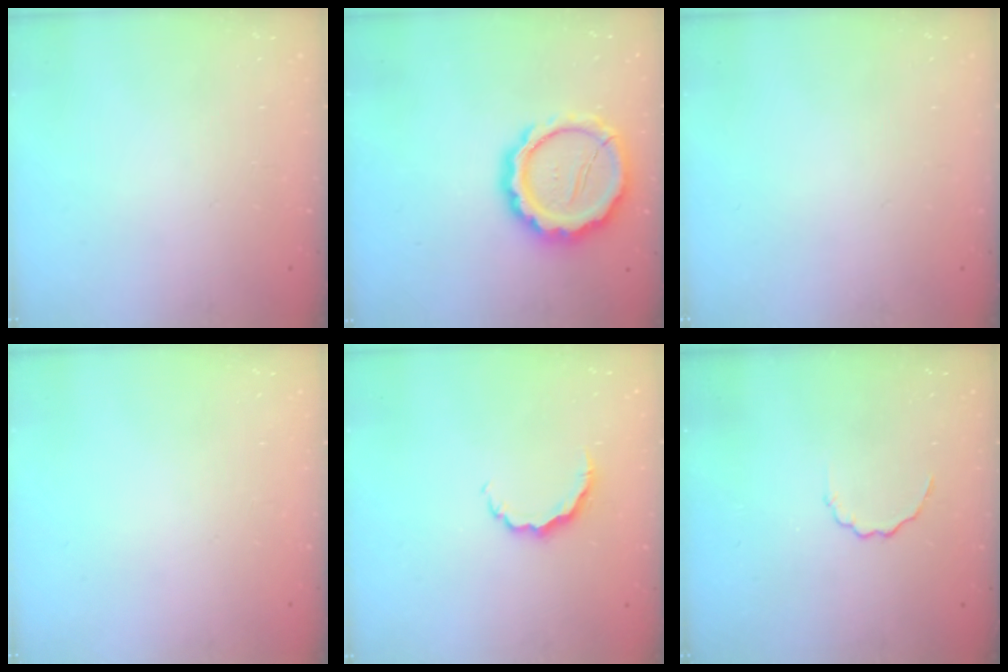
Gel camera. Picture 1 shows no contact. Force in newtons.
{"total": 14.5, "press": 14.2, "slide": 2.5}
{"total": 0.0}
{"total": 0.0}
{"total": 4.7, "press": 4.7, "slide": 0.6}
{"total": 2.9, "press": 2.8, "slide": 0.8}